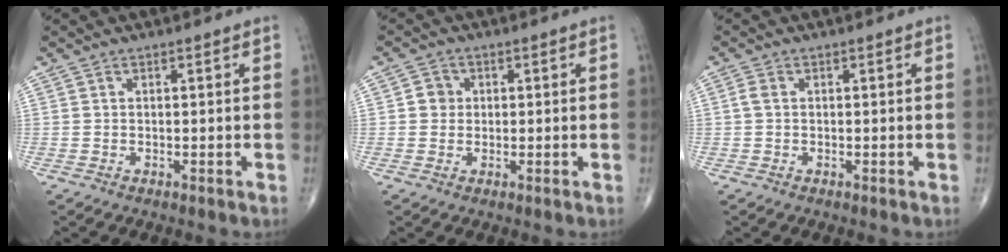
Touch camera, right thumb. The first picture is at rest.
{"total": 2.8, "force": [0.3, 2.6, 0.9], "torque": [0.003, 0.004, 0.001]}
{"total": 1.4, "force": [0.1, 0.9, 1.0], "torque": [-0.021, 0.002, -0.001]}